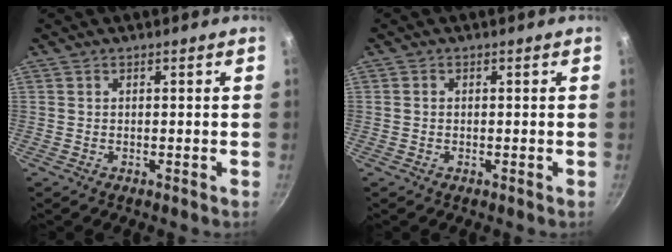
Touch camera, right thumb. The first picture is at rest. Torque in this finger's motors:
{"motor_torque": [-0.24, -0.11, 0.67, 0.66, 0.07]}